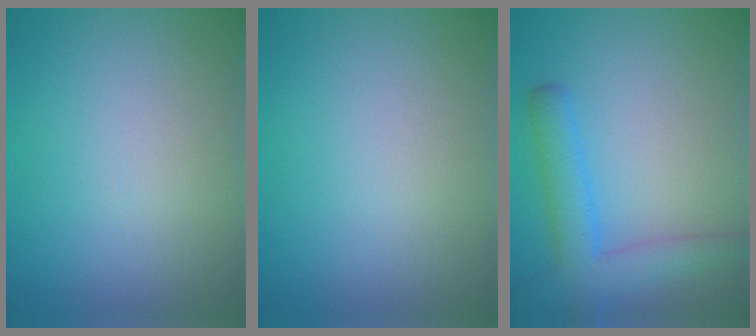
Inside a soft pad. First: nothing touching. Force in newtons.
{"total": 0.0}
{"total": 4.4, "press": 4.4, "slide": 0.3}